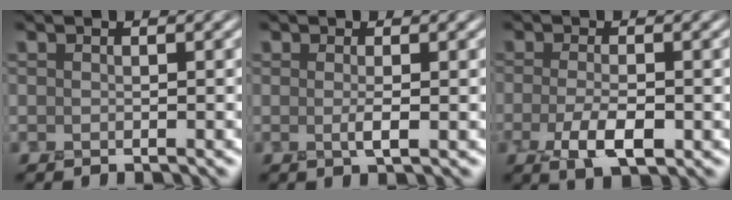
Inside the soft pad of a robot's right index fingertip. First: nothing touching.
{"total": 0.9, "force": [0.4, 0.1, 0.8], "torque": [-0.019, -0.002, 0.005]}
{"total": 3.2, "force": [-1.0, 1.4, 2.7], "torque": [-0.063, -0.003, -0.020]}